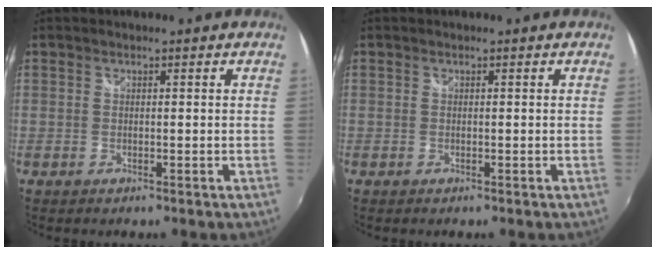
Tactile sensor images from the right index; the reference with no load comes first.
{"total": 0.0}